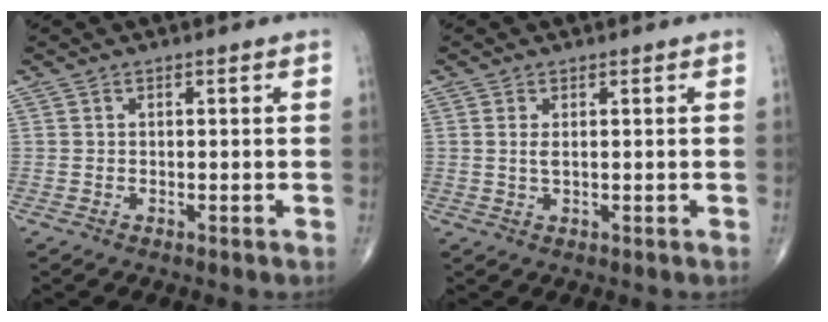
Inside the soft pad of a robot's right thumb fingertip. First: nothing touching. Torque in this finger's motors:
{"motor_torque": [-0.06, 0.06, -0.15, 0.25, -0.06]}